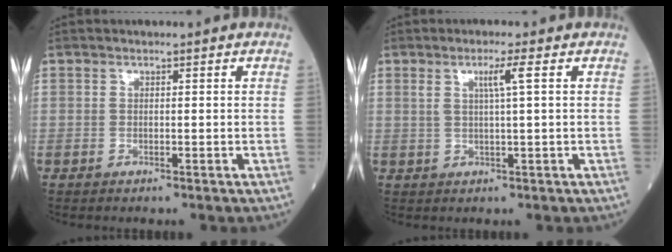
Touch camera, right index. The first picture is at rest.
{"total": 3.3, "force": [1.2, -0.5, 3.0], "torque": [-0.057, -0.001, 0.021]}